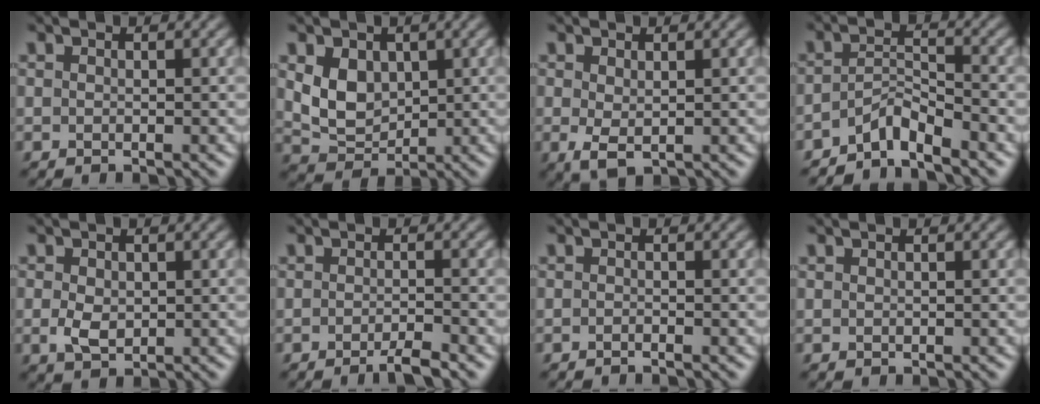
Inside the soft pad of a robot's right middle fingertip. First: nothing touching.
{"total": 4.1, "force": [0.9, 3.1, 2.5], "torque": [-0.055, -0.006, 0.019]}
{"total": 2.1, "force": [-0.1, 1.1, 1.8], "torque": [-0.040, -0.004, 0.001]}
{"total": 3.1, "force": [-2.7, 0.4, 1.5], "torque": [-0.025, 0.010, -0.060]}
{"total": 2.3, "force": [-0.1, 1.6, 1.7], "torque": [-0.036, -0.001, -0.001]}
{"total": 2.4, "force": [-1.6, 0.3, 1.7], "torque": [-0.026, -0.001, -0.035]}
{"total": 0.7, "force": [-0.5, 0.1, 0.5], "torque": [-0.006, 0.001, -0.012]}
{"total": 0.0}